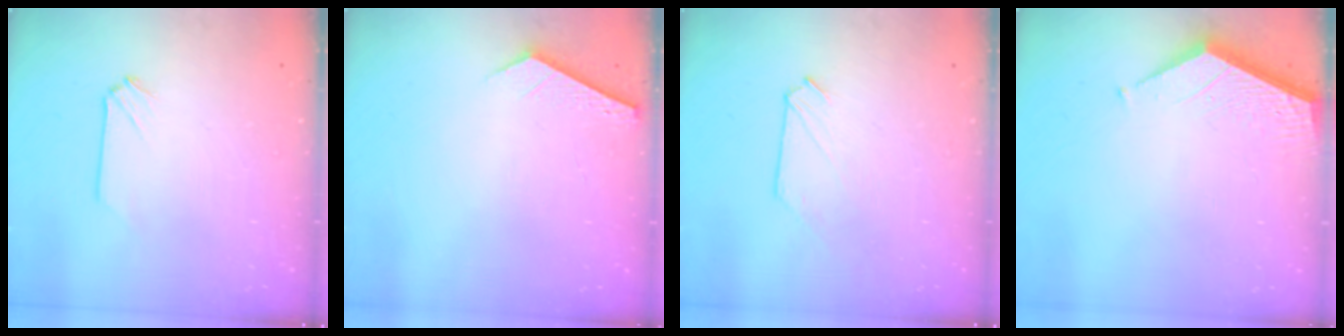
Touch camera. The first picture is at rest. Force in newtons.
{"total": 2.7, "press": 2.7, "slide": 0.3}
{"total": 0.0}
{"total": 3.4, "press": 3.4, "slide": 0.4}